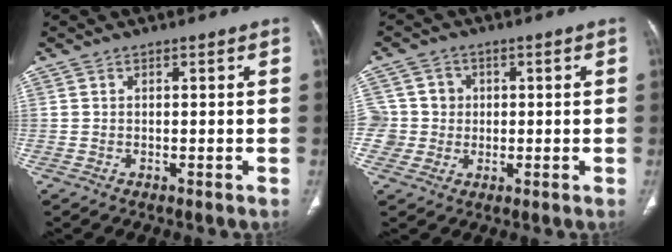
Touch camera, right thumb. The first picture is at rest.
{"total": 6.5, "force": [0.0, 6.5, 0.5], "torque": [0.021, 0.014, -0.001]}